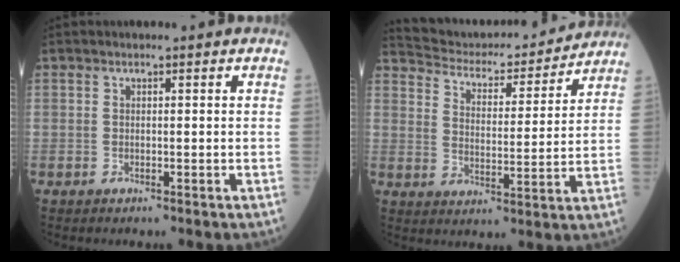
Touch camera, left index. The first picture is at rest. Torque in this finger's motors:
{"motor_torque": [0.28, -1.86, -0.48, 0.00]}